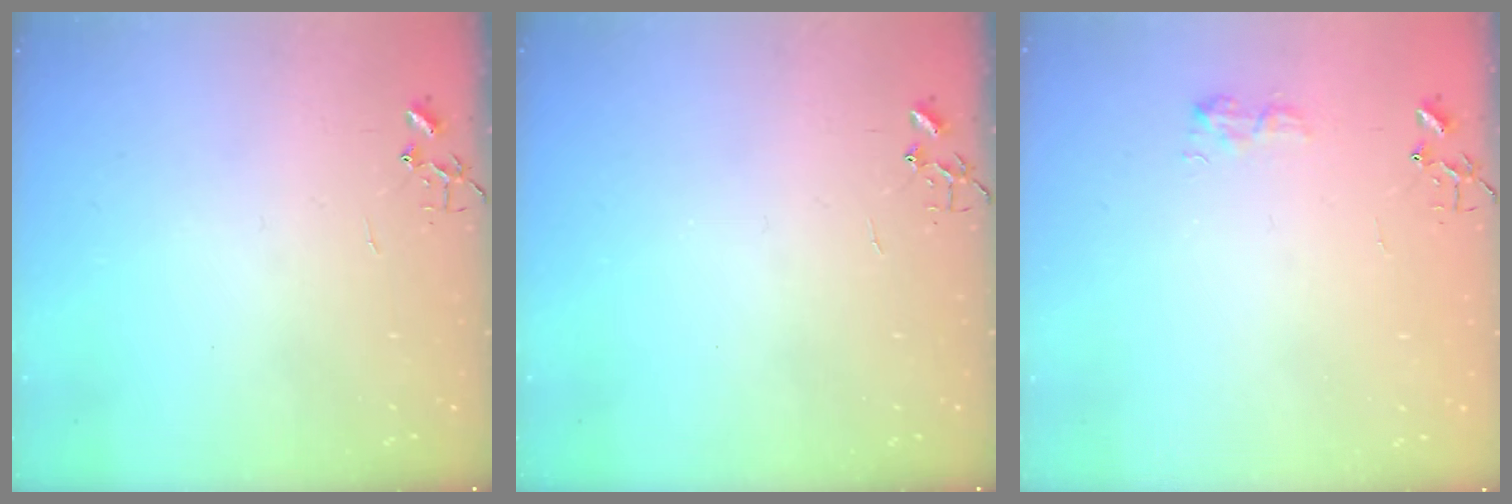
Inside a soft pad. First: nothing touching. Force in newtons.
{"total": 0.0}
{"total": 8.0, "press": 7.9, "slide": 0.7}